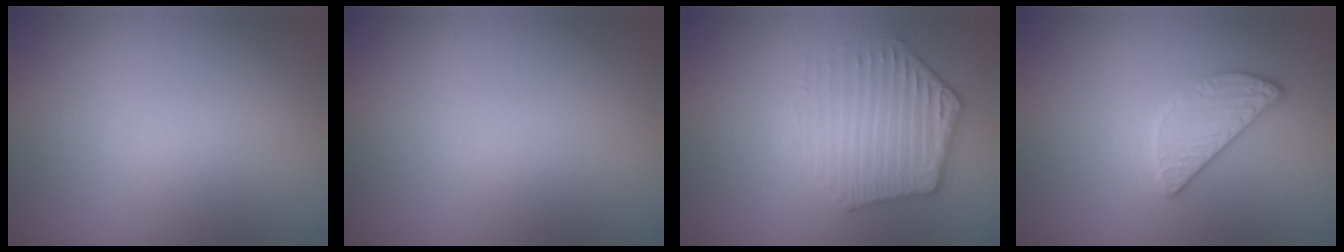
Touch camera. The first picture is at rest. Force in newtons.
{"total": 0.0}
{"total": 4.3, "press": 3.3, "slide": 2.7}
{"total": 2.4, "press": 2.2, "slide": 0.9}